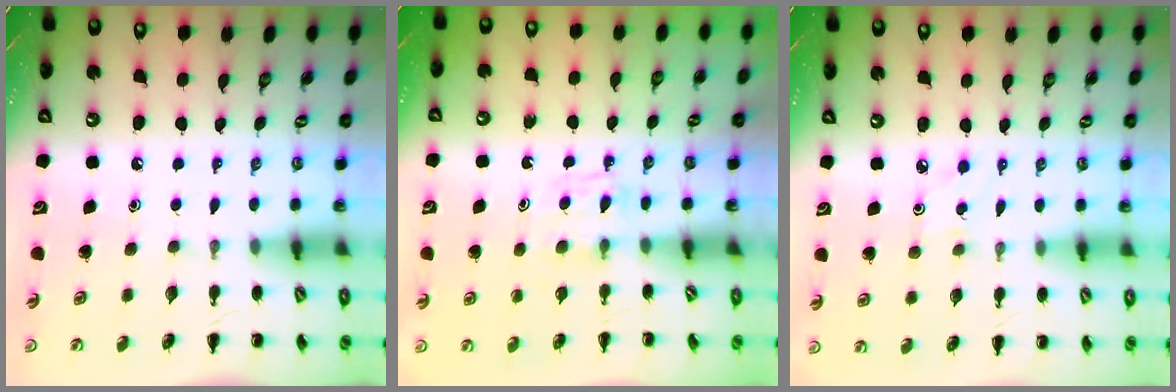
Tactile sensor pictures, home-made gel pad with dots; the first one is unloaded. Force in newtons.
{"total": 4.7, "press": 4.4, "slide": 1.6}
{"total": 2.1, "press": 2.0, "slide": 0.8}